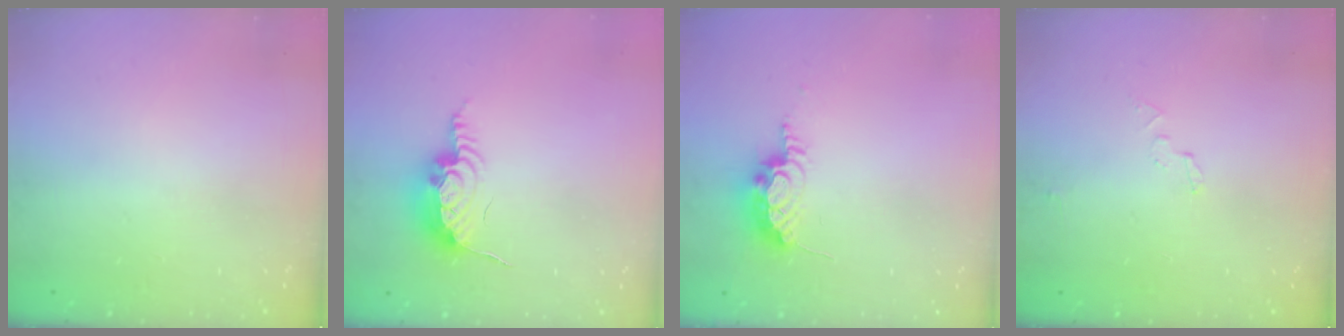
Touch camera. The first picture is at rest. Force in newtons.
{"total": 10.8, "press": 10.8, "slide": 0.7}
{"total": 8.7, "press": 8.7, "slide": 0.9}
{"total": 2.8, "press": 2.8, "slide": 0.2}